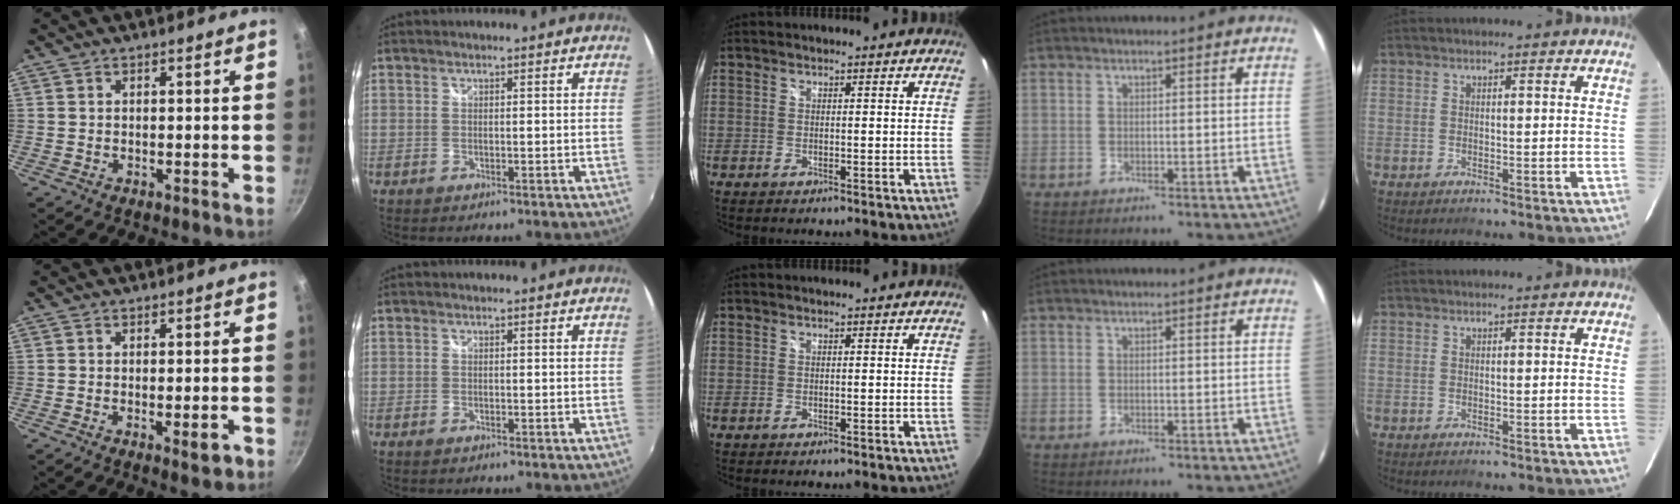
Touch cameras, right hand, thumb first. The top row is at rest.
{"thumb": {"total": 3.5, "force": [-1.2, 1.0, 3.1], "torque": [-0.039, 0.000, -0.016]}, "index": {"total": 0.8, "force": [-0.6, 0.4, 0.3], "torque": [-0.007, -0.003, -0.013]}}